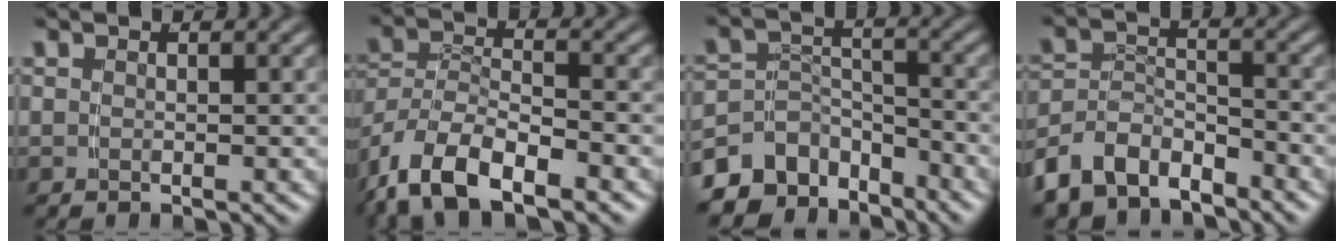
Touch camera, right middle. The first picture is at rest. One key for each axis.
{"total": 8.6, "fx": -4.5, "fy": 6.0, "fz": 4.3, "tx": -0.109, "ty": -0.026, "tz": -0.071}
{"total": 8.9, "fx": -5.8, "fy": 5.8, "fz": 3.5, "tx": -0.062, "ty": -0.032, "tz": -0.090}
{"total": 6.4, "fx": -4.7, "fy": 3.8, "fz": 2.2, "tx": -0.051, "ty": -0.023, "tz": -0.074}